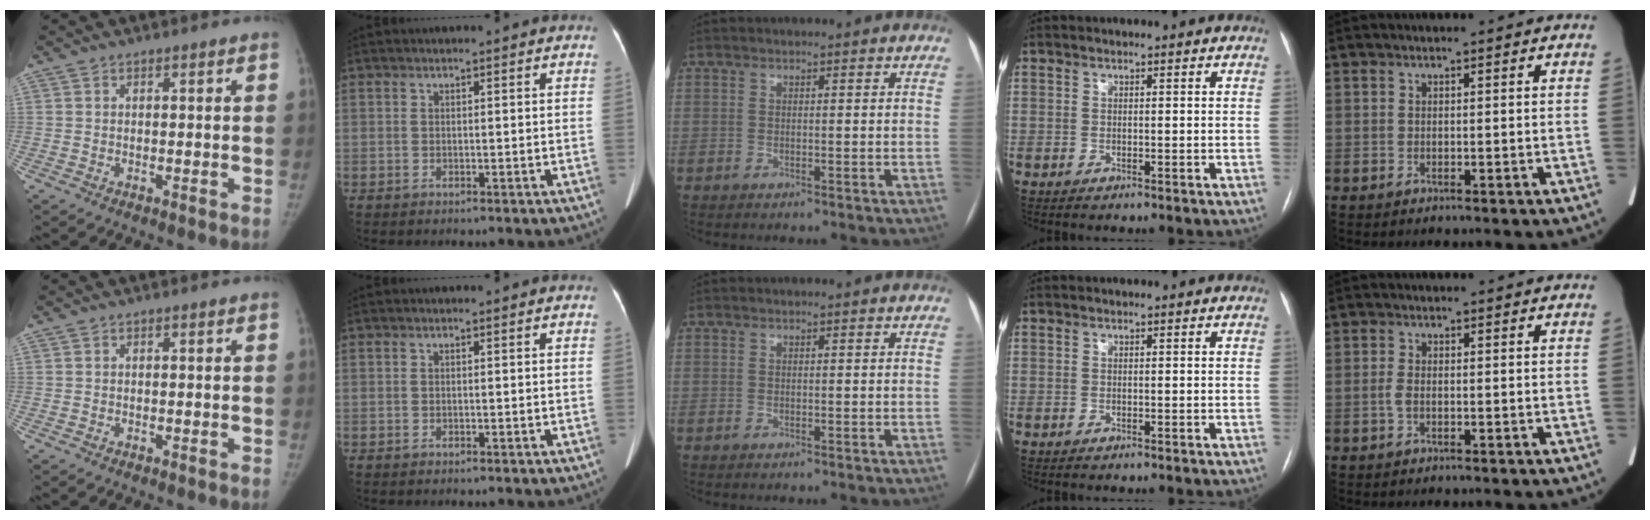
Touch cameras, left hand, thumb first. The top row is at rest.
{"little": {"total": 1.3, "force": [-0.4, 0.6, 1.1], "torque": [-0.029, 0.000, -0.009]}}